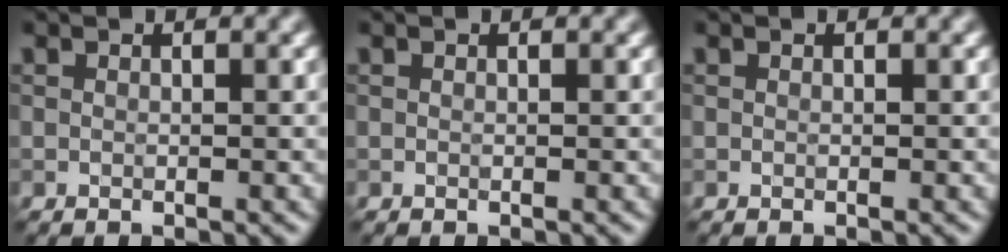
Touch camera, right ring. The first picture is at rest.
{"total": 0.0}
{"total": 0.0}